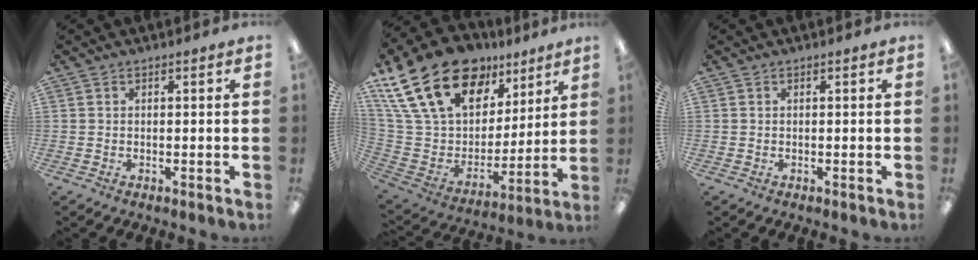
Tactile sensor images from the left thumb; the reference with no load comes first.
{"total": 26.1, "force": [15.1, 15.5, 14.6], "torque": [-0.289, -0.073, 0.285]}
{"total": 0.0}